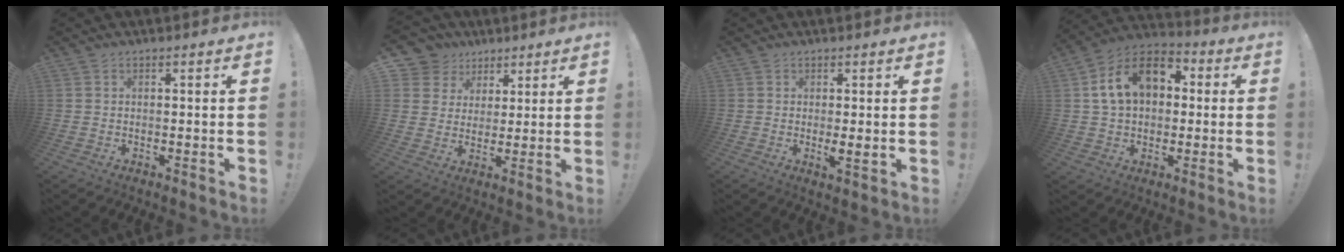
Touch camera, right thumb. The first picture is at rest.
{"total": 8.9, "force": [4.2, 7.6, 1.6], "torque": [-0.032, -0.026, 0.089]}
{"total": 3.0, "force": [0.8, 0.5, 2.8], "torque": [-0.030, -0.018, 0.012]}
{"total": 15.3, "force": [4.1, 10.4, 10.3], "torque": [-0.171, 0.006, 0.077]}